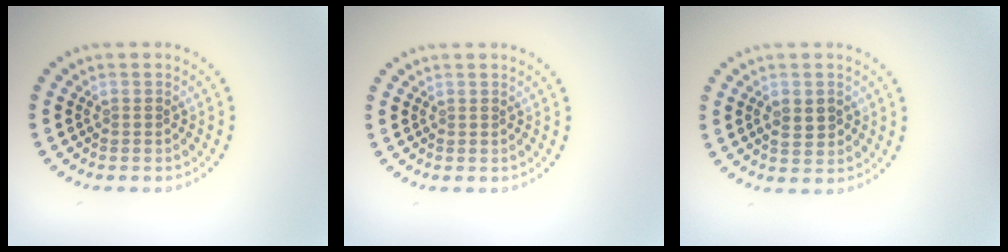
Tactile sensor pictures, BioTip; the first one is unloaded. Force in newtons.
{"total": 0.0}
{"total": 2.3, "press": 2.3, "slide": 0.2}